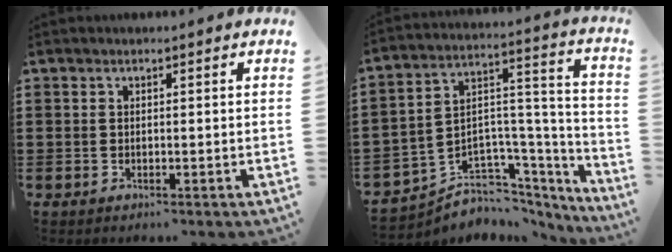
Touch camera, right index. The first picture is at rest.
{"total": 4.2, "force": [-2.3, 3.5, -0.3], "torque": [-0.011, -0.019, -0.042]}